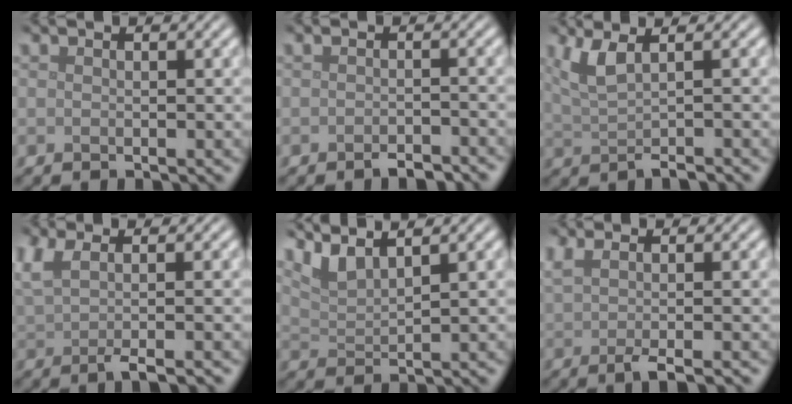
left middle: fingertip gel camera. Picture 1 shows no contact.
{"total": 1.7, "force": [-1.3, 0.5, 0.9], "torque": [-0.014, -0.001, -0.022]}
{"total": 3.4, "force": [0.7, 1.1, 3.1], "torque": [-0.054, 0.001, 0.013]}
{"total": 4.2, "force": [0.6, 1.5, 3.9], "torque": [-0.068, 0.000, 0.009]}
{"total": 3.3, "force": [2.7, 0.7, 1.7], "torque": [-0.035, 0.004, 0.062]}
{"total": 3.5, "force": [0.3, 1.1, 3.3], "torque": [-0.055, 0.006, 0.002]}